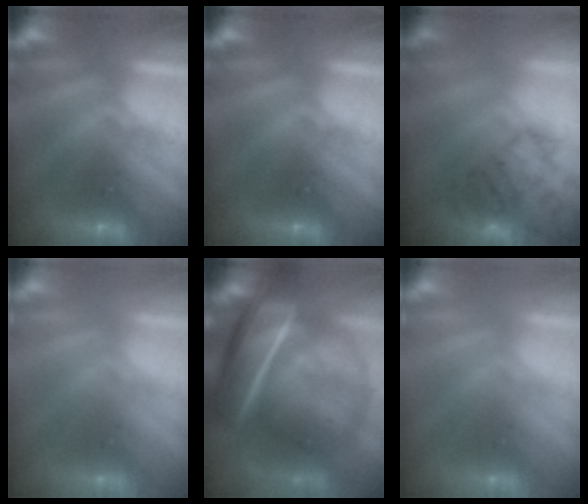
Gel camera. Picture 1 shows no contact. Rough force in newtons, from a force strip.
{"total": 0.0}
{"total": 4.3}
{"total": 2.7}
{"total": 7.0}
{"total": 2.7}